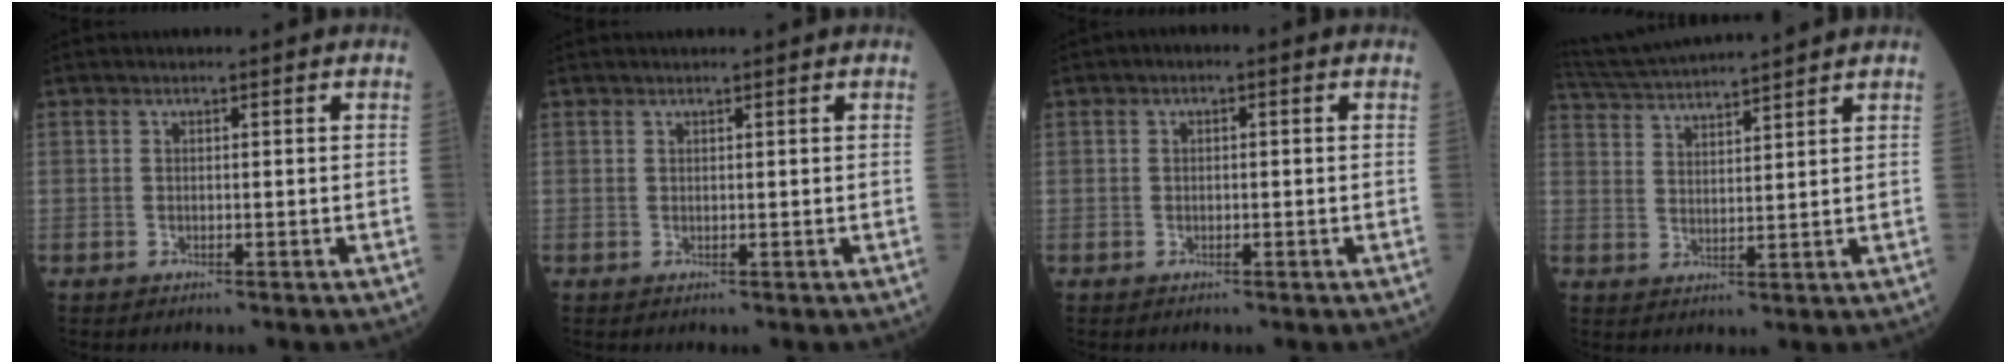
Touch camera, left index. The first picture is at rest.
{"total": 1.2, "force": [1.2, 0.0, 0.3], "torque": [-0.007, 0.014, 0.017]}
{"total": 0.9, "force": [-0.2, 0.4, 0.7], "torque": [-0.008, 0.003, -0.012]}
{"total": 11.5, "force": [10.8, -0.7, 3.9], "torque": [-0.085, 0.028, 0.181]}